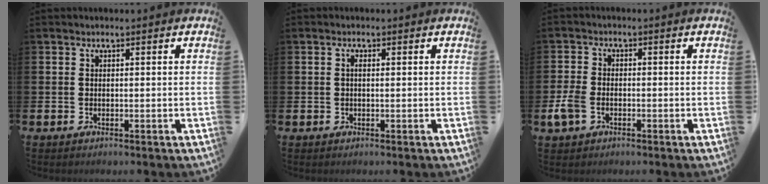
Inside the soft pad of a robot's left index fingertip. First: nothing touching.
{"total": 0.7, "force": [0.2, 0.2, 0.7], "torque": [-0.005, -0.001, 0.001]}
{"total": 3.7, "force": [-1.2, 2.5, 2.5], "torque": [-0.042, 0.003, -0.025]}